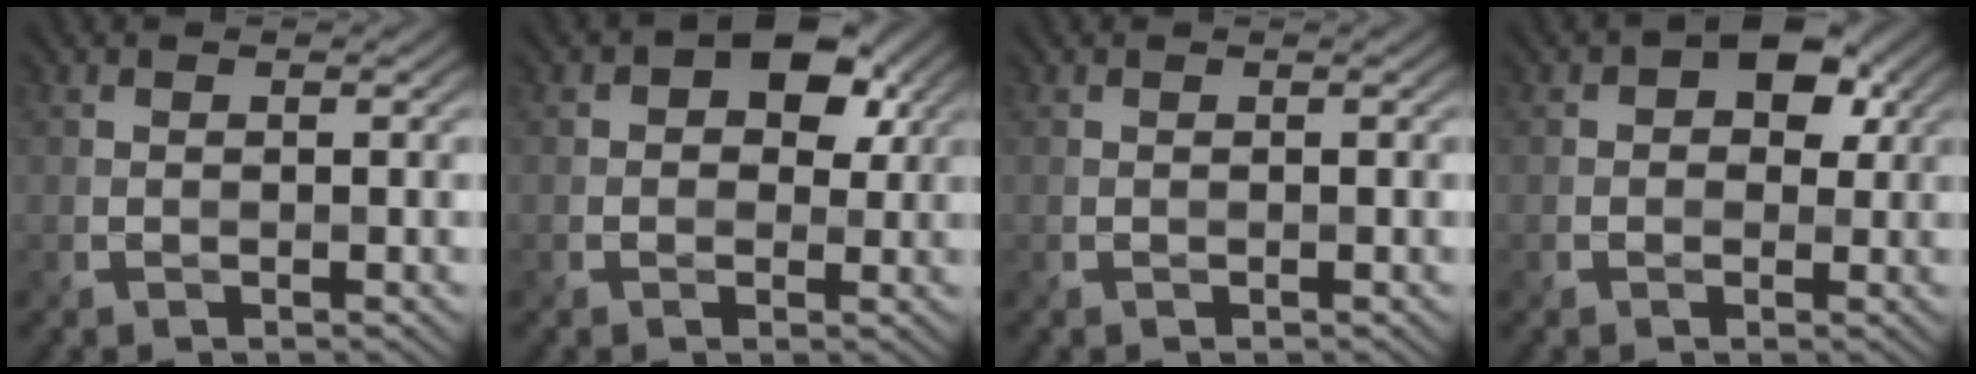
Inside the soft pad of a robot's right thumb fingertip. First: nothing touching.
{"total": 6.0, "force": [1.8, 4.3, 3.7], "torque": [-0.049, -0.003, 0.020]}
{"total": 0.0}
{"total": 4.9, "force": [1.3, 3.6, 3.0], "torque": [-0.038, -0.001, 0.012]}